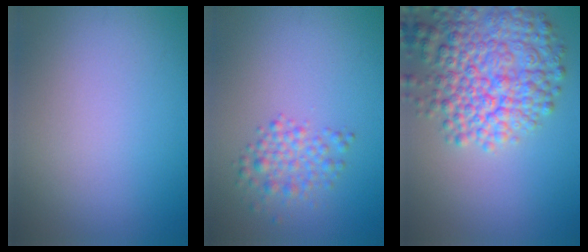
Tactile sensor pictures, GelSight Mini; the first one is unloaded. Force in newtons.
{"total": 2.6, "press": 2.6, "slide": 0.1}
{"total": 8.2, "press": 8.2, "slide": 0.4}